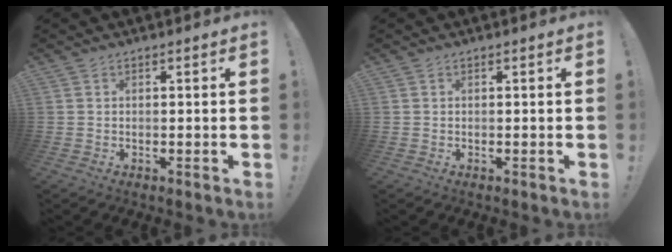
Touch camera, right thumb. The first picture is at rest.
{"total": 0.0}